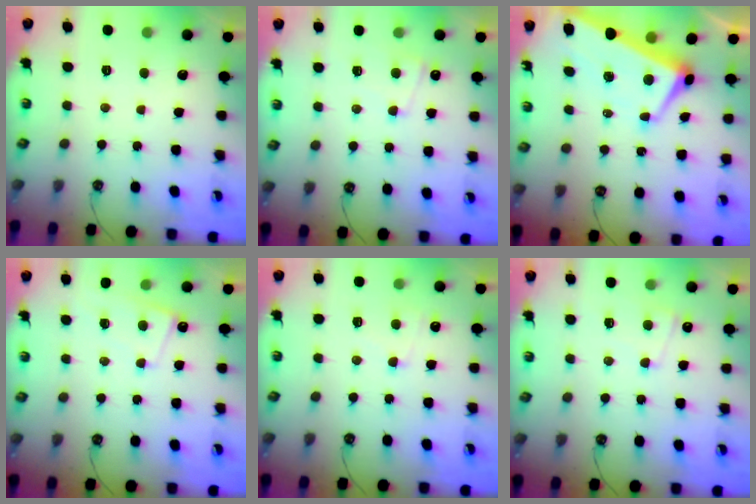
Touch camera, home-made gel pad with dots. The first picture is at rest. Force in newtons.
{"total": 2.3, "press": 2.3, "slide": 0.5}
{"total": 1.7, "press": 1.1, "slide": 1.3}
{"total": 2.4, "press": 2.4, "slide": 0.6}
{"total": 1.3, "press": 1.1, "slide": 0.6}
{"total": 2.3, "press": 2.3, "slide": 0.5}